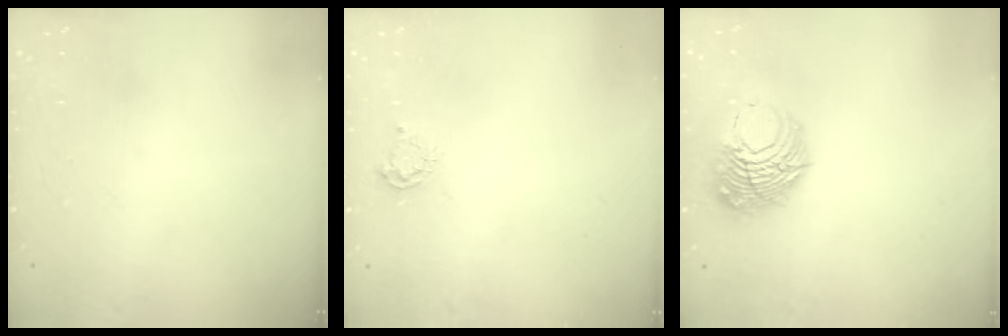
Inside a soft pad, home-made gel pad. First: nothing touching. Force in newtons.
{"total": 3.3, "press": 3.2, "slide": 0.4}
{"total": 10.1, "press": 10.0, "slide": 1.0}